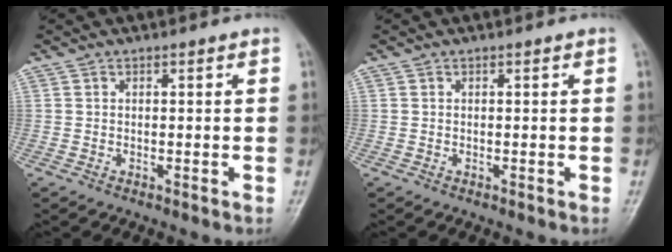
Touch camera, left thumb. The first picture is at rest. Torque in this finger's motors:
{"motor_torque": [0.00, 0.00, -0.07, -0.07, 0.00]}